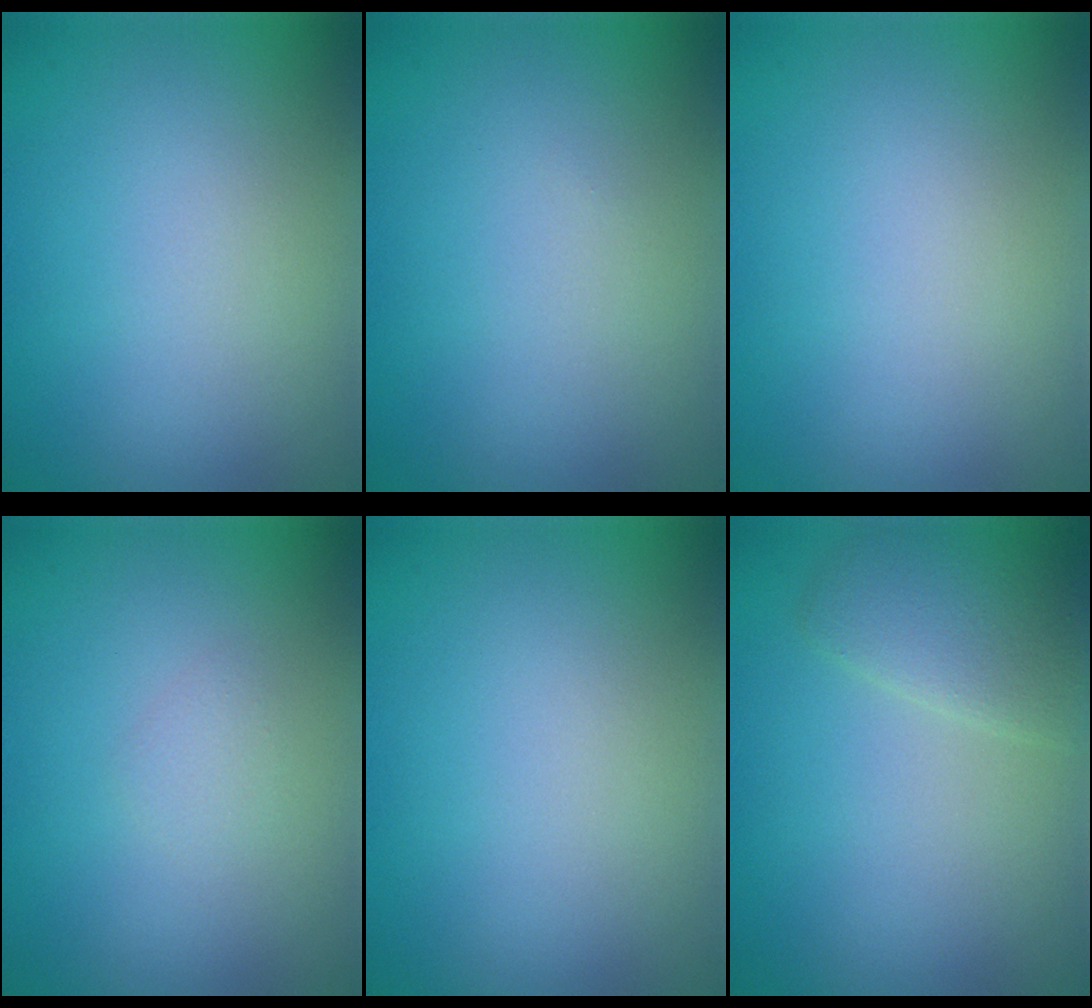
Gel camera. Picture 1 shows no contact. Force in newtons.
{"total": 0.0}
{"total": 0.0}
{"total": 0.7, "press": 0.7, "slide": 0.0}
{"total": 0.0}
{"total": 2.8, "press": 2.8, "slide": 0.2}